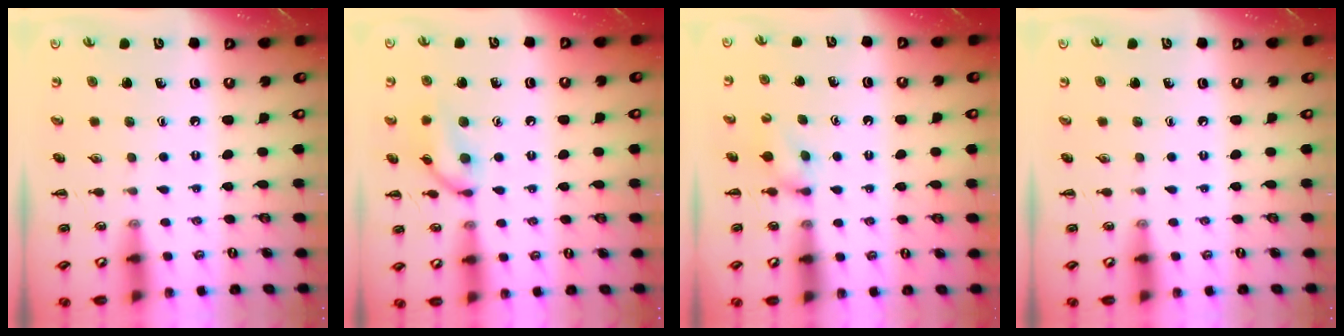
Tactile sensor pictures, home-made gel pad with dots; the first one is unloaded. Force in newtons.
{"total": 11.0, "press": 11.0, "slide": 0.6}
{"total": 4.7, "press": 4.5, "slide": 1.5}
{"total": 0.0}